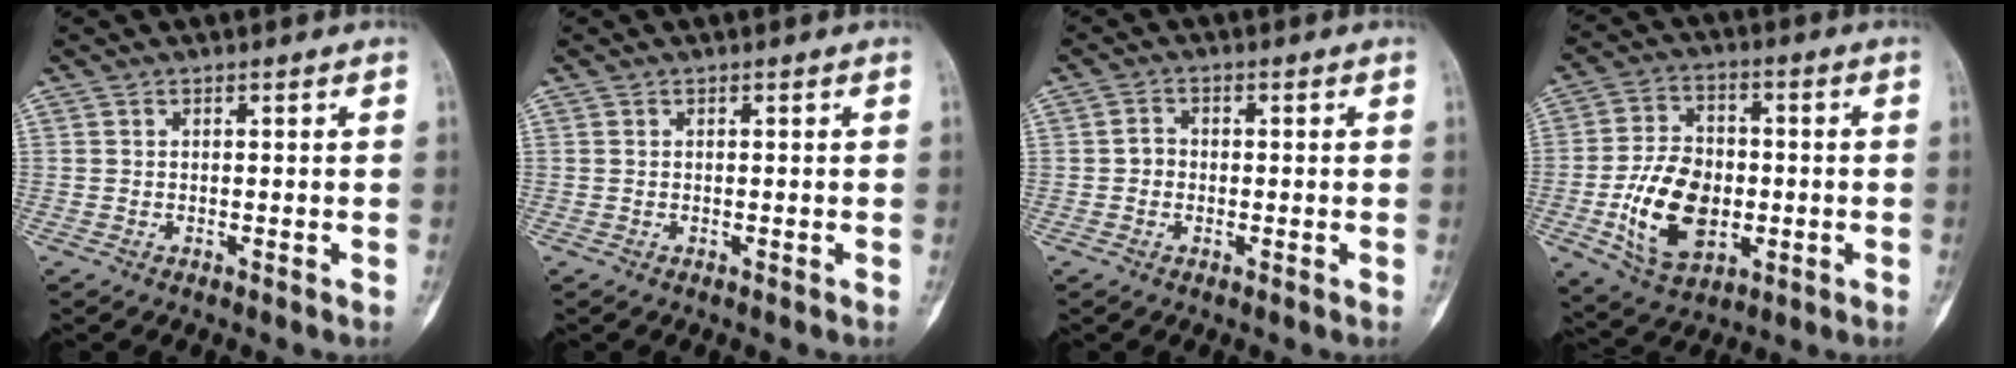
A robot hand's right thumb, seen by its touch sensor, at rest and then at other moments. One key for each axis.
{"total": 0.0}
{"total": 3.2, "fx": 0.0, "fy": 2.5, "fz": 2.0, "tx": -0.032, "ty": 0.009, "tz": -0.003}
{"total": 14.7, "fx": -2.8, "fy": 9.8, "fz": 10.6, "tx": -0.162, "ty": 0.010, "tz": -0.042}